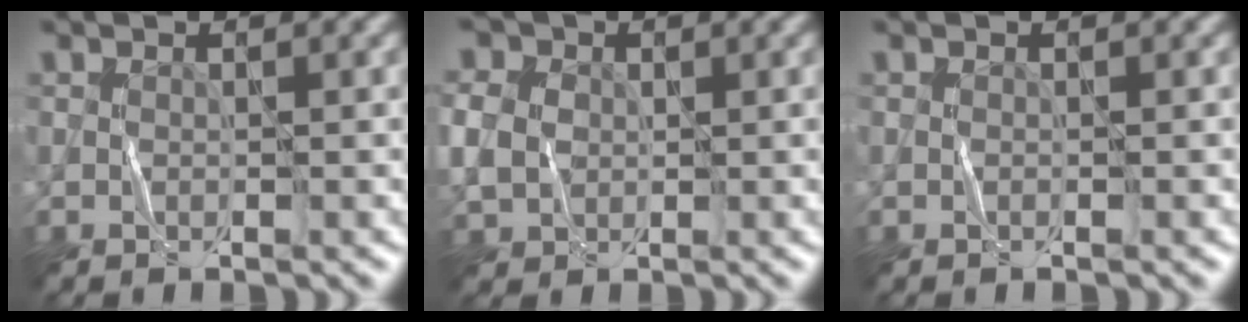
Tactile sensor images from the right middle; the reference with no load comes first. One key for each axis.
{"total": 5.9, "fx": 0.7, "fy": 5.0, "fz": 3.0, "tx": -0.073, "ty": 0.026, "tz": -0.003}
{"total": 0.0}